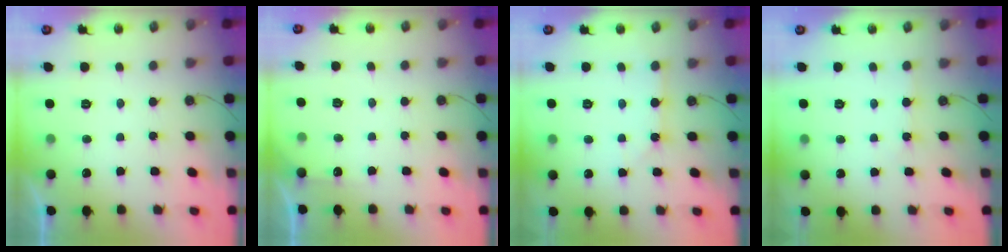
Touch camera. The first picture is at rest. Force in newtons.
{"total": 2.9, "press": 2.9, "slide": 0.3}
{"total": 1.8, "press": 1.8, "slide": 0.3}
{"total": 1.5, "press": 1.5, "slide": 0.2}